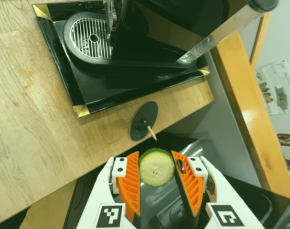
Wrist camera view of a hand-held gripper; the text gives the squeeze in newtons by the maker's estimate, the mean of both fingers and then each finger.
{"total": 9.3, "left": 9.4, "right": 9.2}